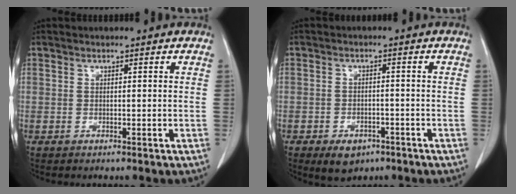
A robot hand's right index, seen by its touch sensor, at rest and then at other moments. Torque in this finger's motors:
{"motor_torque": [0.08, -0.21, 0.03, 0.01]}